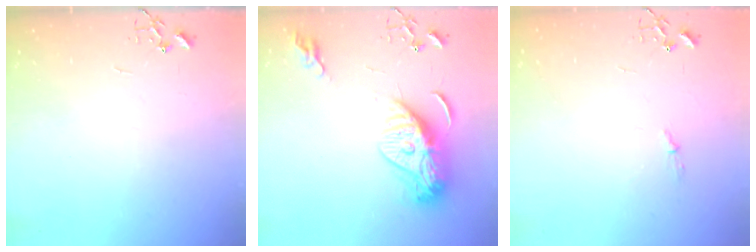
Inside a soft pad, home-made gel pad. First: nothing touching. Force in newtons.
{"total": 15.5, "press": 15.4, "slide": 1.3}
{"total": 3.8, "press": 3.7, "slide": 0.5}